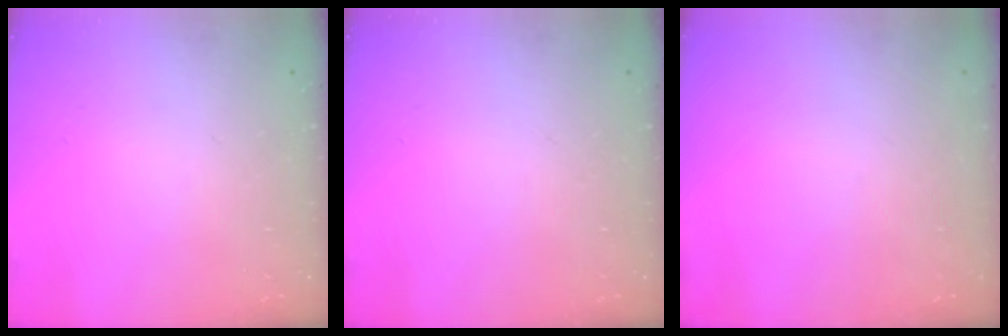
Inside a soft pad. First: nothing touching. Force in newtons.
{"total": 0.0}
{"total": 0.0}